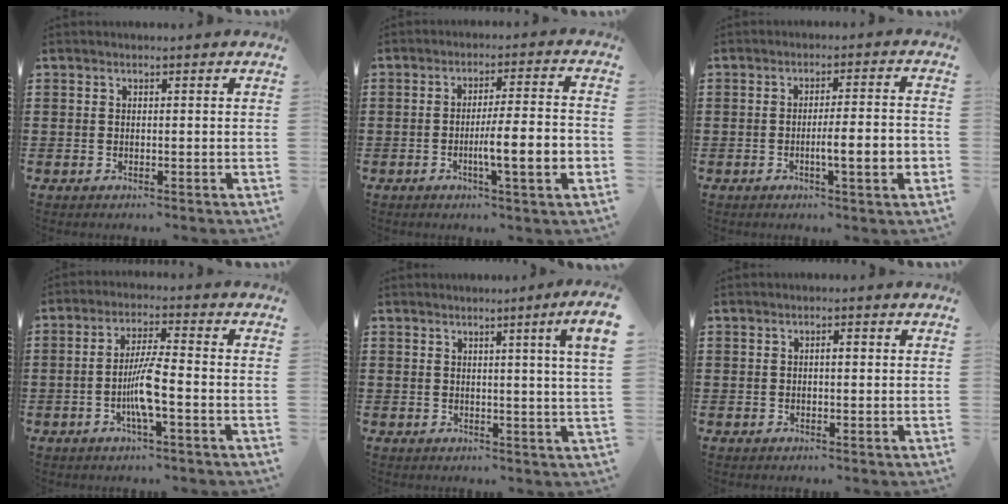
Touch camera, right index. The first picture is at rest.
{"total": 7.8, "force": [-2.2, 0.5, 7.5], "torque": [-0.115, -0.011, -0.041]}
{"total": 6.3, "force": [-1.7, 0.4, 6.0], "torque": [-0.090, -0.009, -0.031]}
{"total": 6.5, "force": [-2.1, 0.6, 6.1], "torque": [-0.125, -0.010, -0.044]}
{"total": 3.4, "force": [1.5, -1.0, 2.9], "torque": [-0.048, -0.012, 0.022]}
{"total": 1.3, "force": [0.0, 0.4, 1.2], "torque": [-0.023, 0.002, -0.001]}